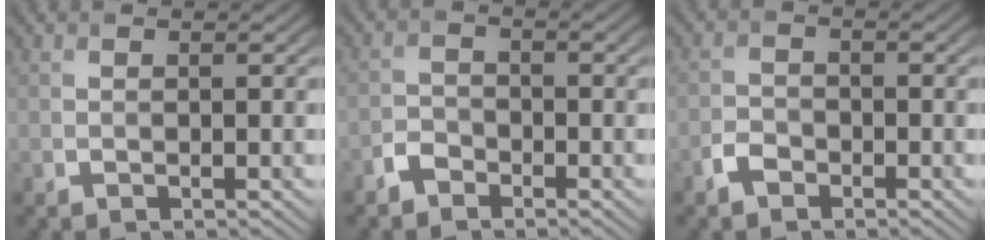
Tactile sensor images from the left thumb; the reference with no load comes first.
{"total": 2.4, "force": [-1.9, 1.4, 0.6], "torque": [-0.011, 0.004, -0.047]}
{"total": 2.4, "force": [-1.7, 1.4, 0.9], "torque": [-0.018, 0.003, -0.040]}